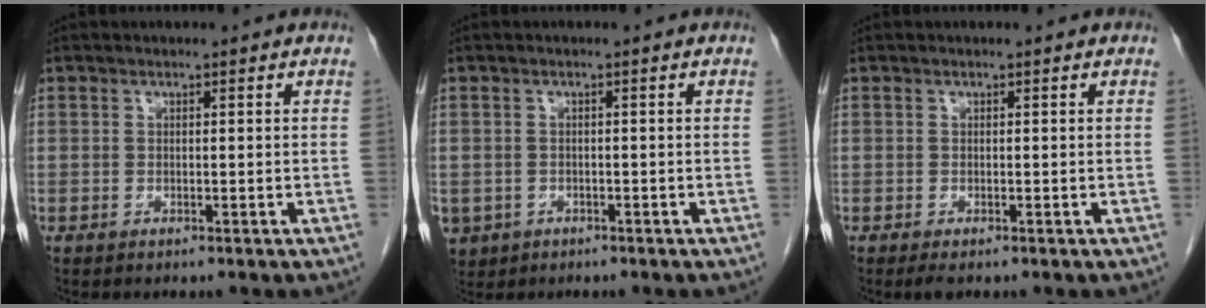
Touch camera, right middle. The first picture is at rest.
{"total": 4.6, "force": [-2.3, 3.8, 1.1], "torque": [-0.022, 0.002, -0.034]}
{"total": 1.0, "force": [-0.7, 0.3, 0.7], "torque": [-0.013, -0.004, -0.008]}